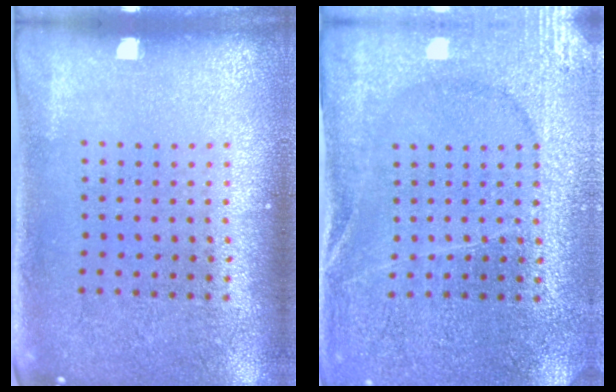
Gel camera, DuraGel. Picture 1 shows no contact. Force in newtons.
{"total": 3.0, "press": 2.9, "slide": 0.4}